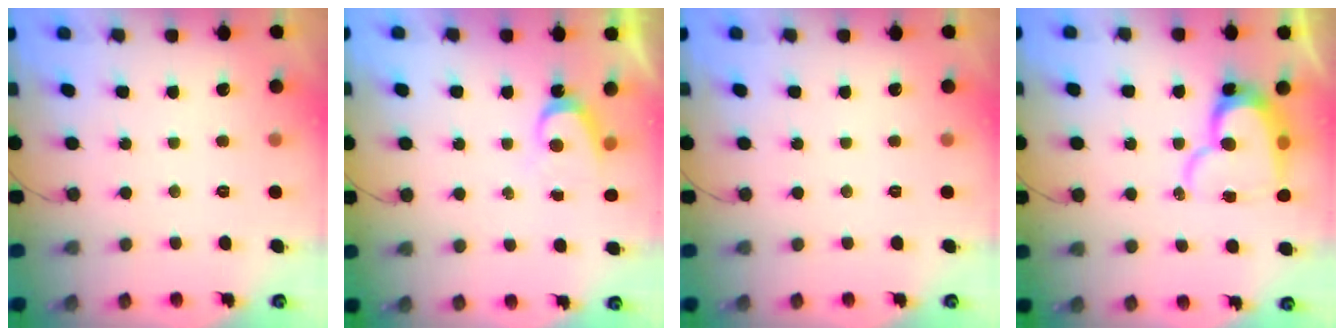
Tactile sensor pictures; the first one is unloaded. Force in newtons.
{"total": 3.7, "press": 3.6, "slide": 0.3}
{"total": 0.0}
{"total": 14.4, "press": 14.4, "slide": 1.1}